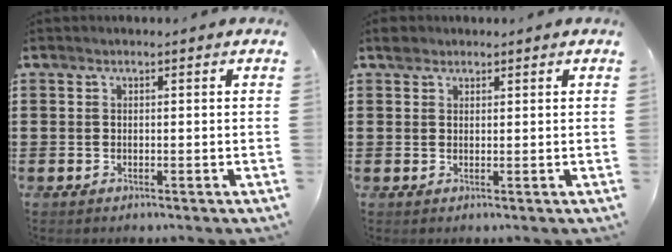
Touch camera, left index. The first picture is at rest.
{"total": 1.7, "force": [1.3, 0.9, 0.3], "torque": [-0.002, 0.003, 0.024]}